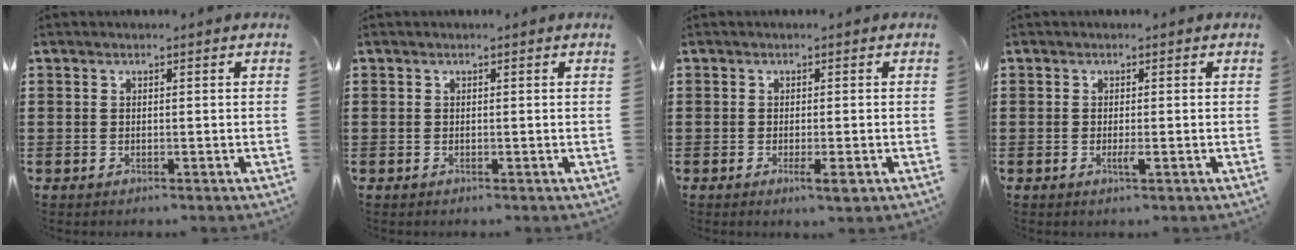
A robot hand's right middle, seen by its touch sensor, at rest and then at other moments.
{"total": 0.0}
{"total": 2.0, "force": [-0.8, 0.3, 1.8], "torque": [-0.031, -0.003, -0.012]}
{"total": 1.3, "force": [-0.3, 0.1, 1.3], "torque": [-0.023, -0.004, -0.006]}